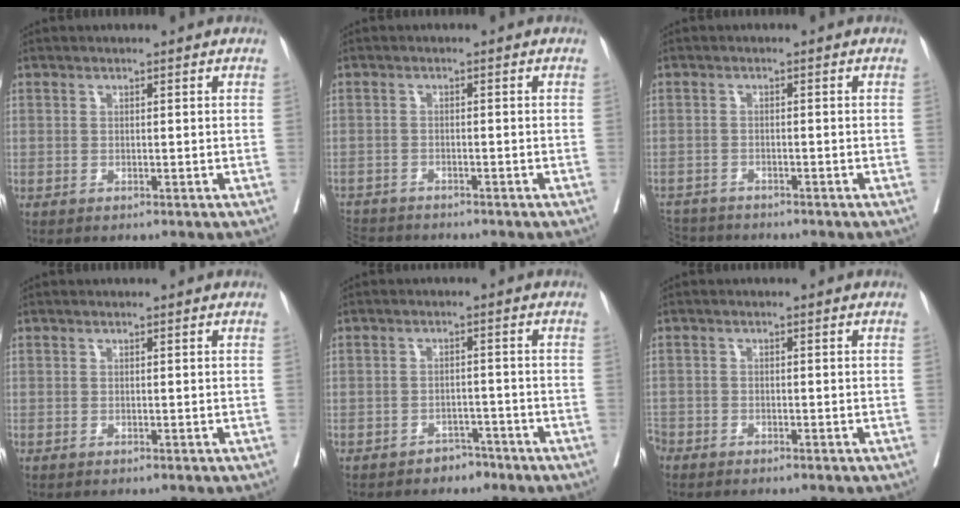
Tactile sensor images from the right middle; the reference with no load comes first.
{"total": 6.7, "force": [-6.2, 1.8, 1.7], "torque": [-0.037, -0.009, -0.101]}
{"total": 6.3, "force": [-5.9, 1.9, 1.2], "torque": [-0.025, -0.008, -0.098]}
{"total": 0.0}
{"total": 2.7, "force": [-2.1, 1.6, 0.5], "torque": [-0.008, 0.007, -0.028]}
{"total": 2.5, "force": [-2.3, 0.9, 0.8], "torque": [-0.015, -0.003, -0.045]}